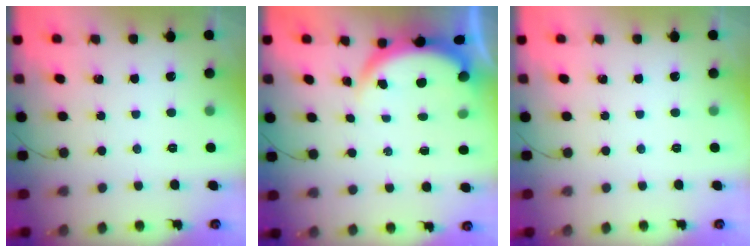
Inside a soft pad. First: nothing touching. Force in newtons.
{"total": 3.8, "press": 3.8, "slide": 0.1}
{"total": 0.0}